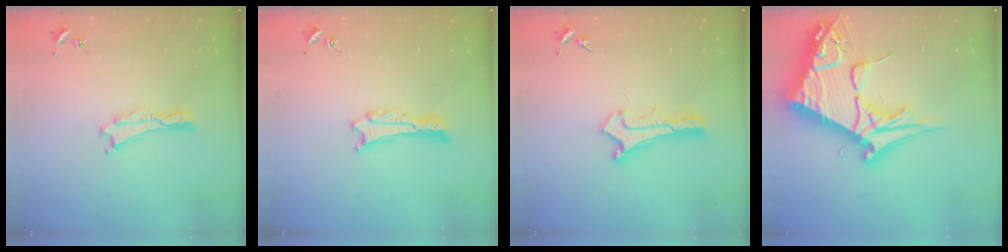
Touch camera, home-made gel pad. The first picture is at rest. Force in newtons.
{"total": 0.9, "press": 0.8, "slide": 0.1}
{"total": 1.1, "press": 1.1, "slide": 0.1}
{"total": 15.2, "press": 15.1, "slide": 1.8}